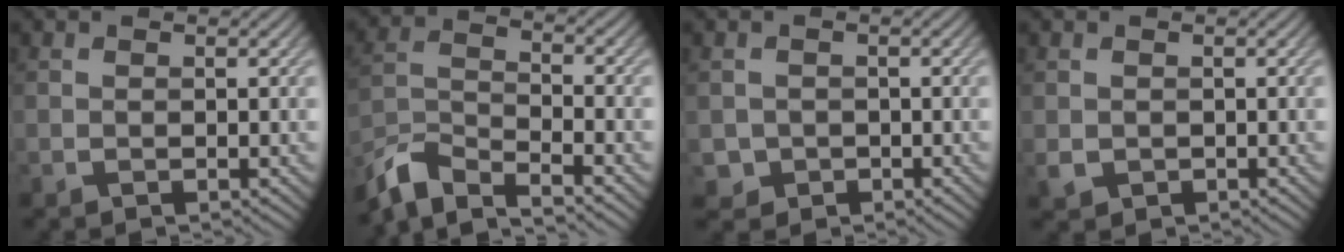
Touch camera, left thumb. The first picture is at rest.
{"total": 7.8, "force": [-6.9, 1.5, 3.2], "torque": [-0.076, -0.009, -0.143]}
{"total": 1.9, "force": [-0.6, 1.8, 0.1], "torque": [-0.003, -0.008, -0.012]}
{"total": 1.3, "force": [0.0, 1.2, 0.5], "torque": [-0.016, -0.009, 0.003]}